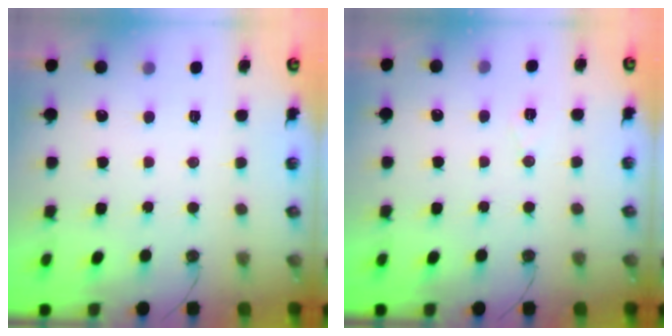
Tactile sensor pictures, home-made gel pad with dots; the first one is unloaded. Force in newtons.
{"total": 5.7, "press": 3.5, "slide": 4.4}